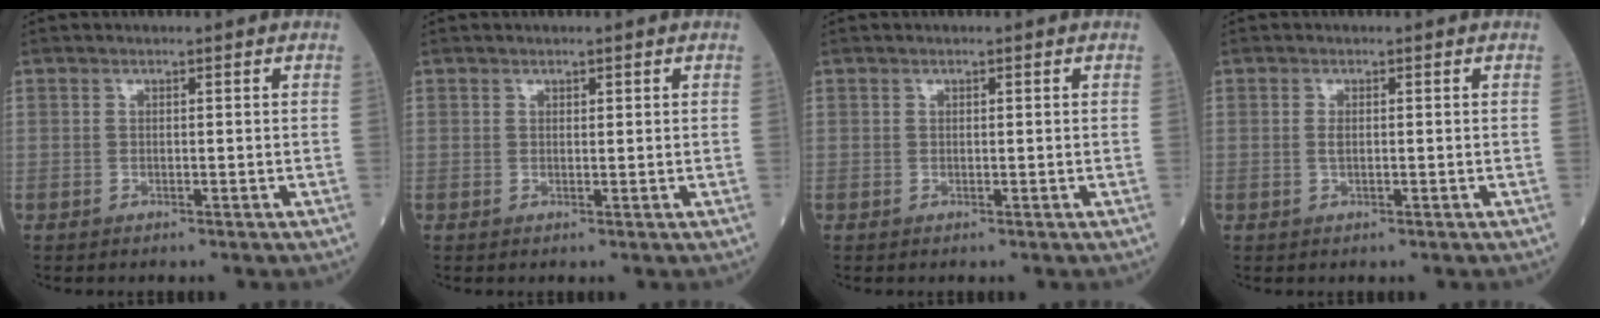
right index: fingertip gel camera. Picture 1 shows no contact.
{"total": 0.6, "force": [0.4, 0.3, 0.3], "torque": [-0.003, -0.003, 0.006]}
{"total": 0.0}
{"total": 1.2, "force": [0.0, 0.5, 1.1], "torque": [-0.027, -0.001, 0.003]}